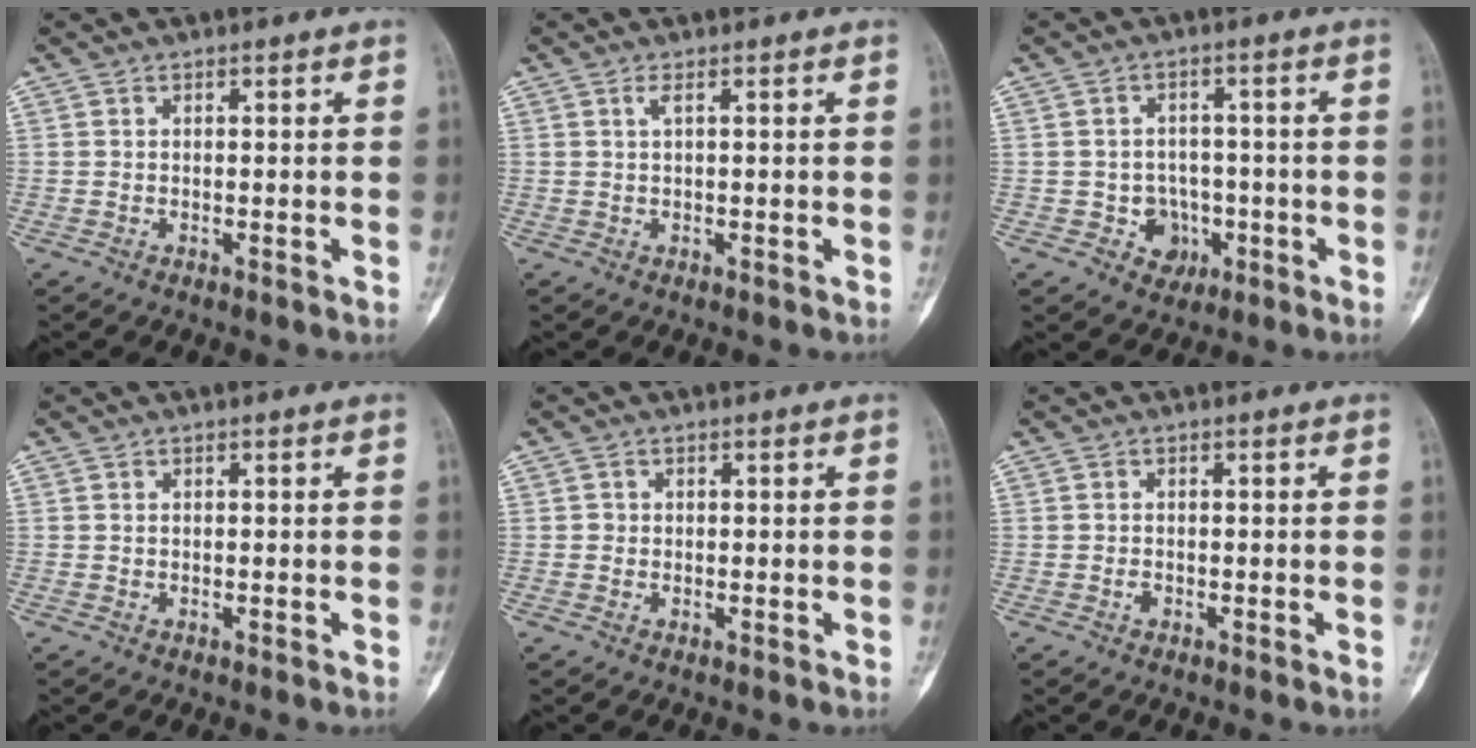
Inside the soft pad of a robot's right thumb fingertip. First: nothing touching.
{"total": 1.0, "force": [0.4, 0.0, 0.9], "torque": [-0.025, 0.004, 0.010]}
{"total": 5.3, "force": [-1.7, 4.7, 1.6], "torque": [0.009, 0.016, -0.019]}
{"total": 0.0}
{"total": 0.8, "force": [0.0, 0.8, 0.1], "torque": [0.002, 0.003, -0.001]}
{"total": 0.7, "force": [-0.4, 0.4, 0.4], "torque": [-0.008, 0.001, -0.008]}